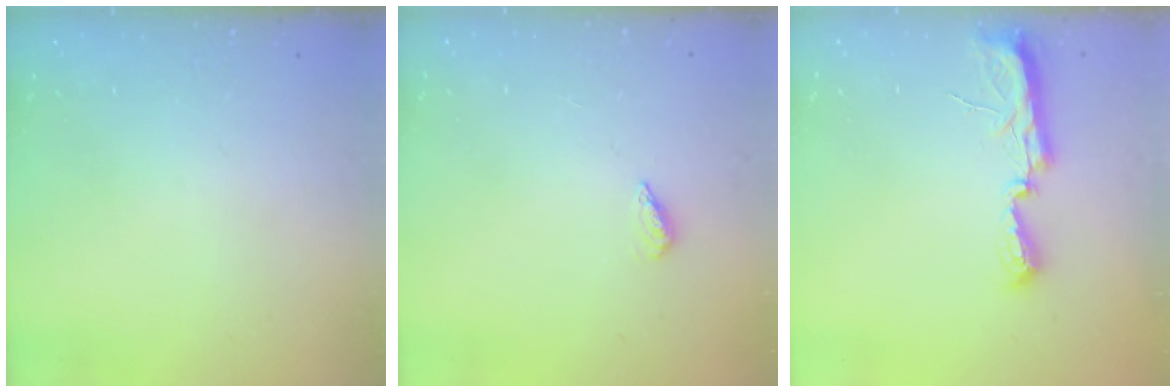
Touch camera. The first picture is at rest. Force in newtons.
{"total": 2.3, "press": 2.2, "slide": 0.8}
{"total": 9.8, "press": 8.8, "slide": 4.4}